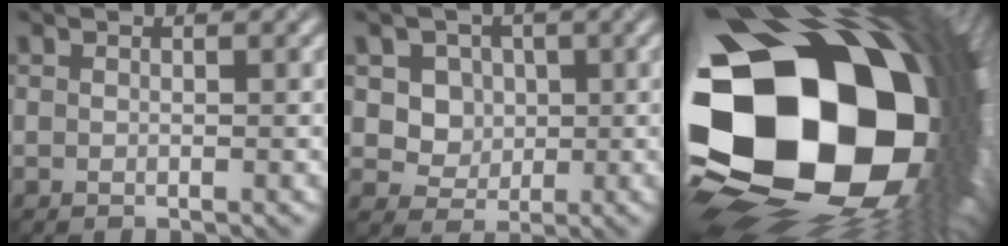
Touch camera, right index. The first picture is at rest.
{"total": 4.8, "force": [1.3, 4.2, 2.1], "torque": [-0.039, -0.005, 0.026]}
{"total": 23.2, "force": [-1.5, 15.5, 17.2], "torque": [-0.313, -0.067, -0.023]}